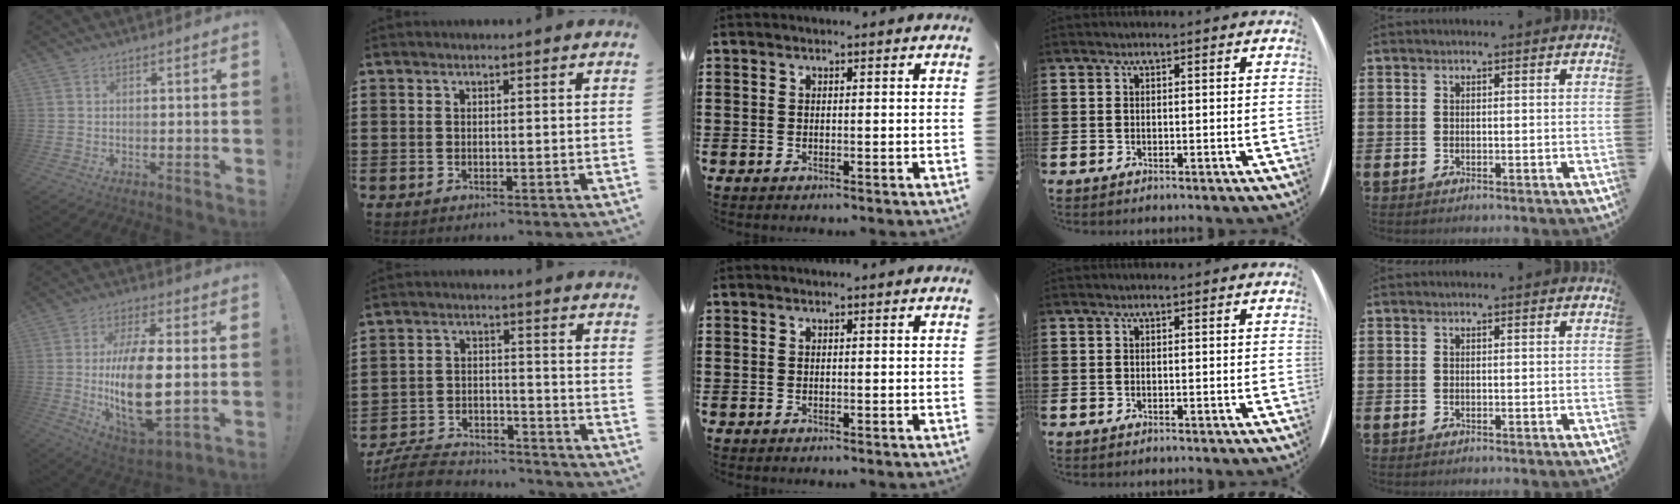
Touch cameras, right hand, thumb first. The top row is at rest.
{"thumb": {"total": 19.9, "force": [-0.3, 8.8, 17.9], "torque": [-0.332, -0.016, -0.004]}, "index": {"total": 7.6, "force": [-7.2, 1.6, 1.8], "torque": [-0.039, 0.018, -0.140]}}